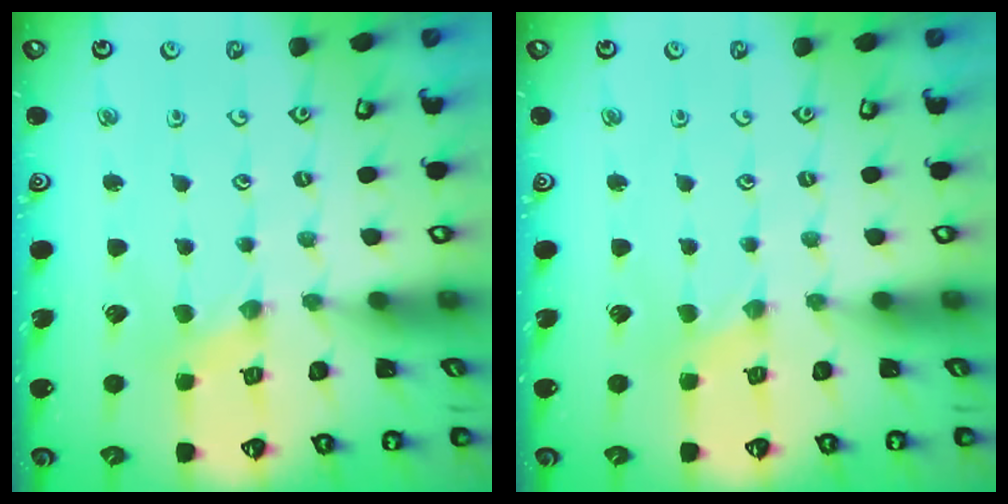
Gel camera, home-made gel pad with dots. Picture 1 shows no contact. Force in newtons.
{"total": 0.0}